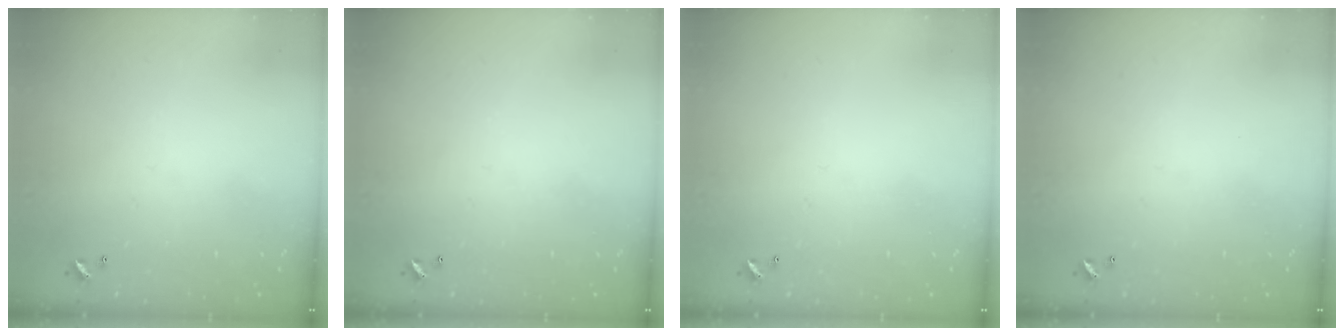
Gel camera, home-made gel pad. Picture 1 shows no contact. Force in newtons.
{"total": 0.0}
{"total": 0.0}
{"total": 0.0}